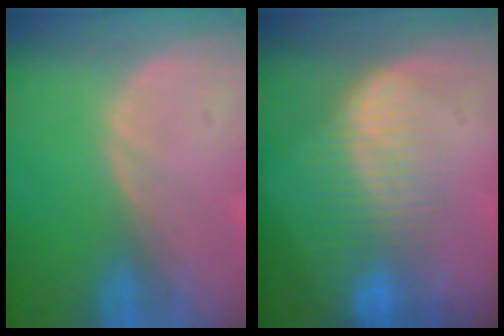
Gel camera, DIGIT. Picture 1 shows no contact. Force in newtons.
{"total": 7.1, "press": 6.5, "slide": 2.9}